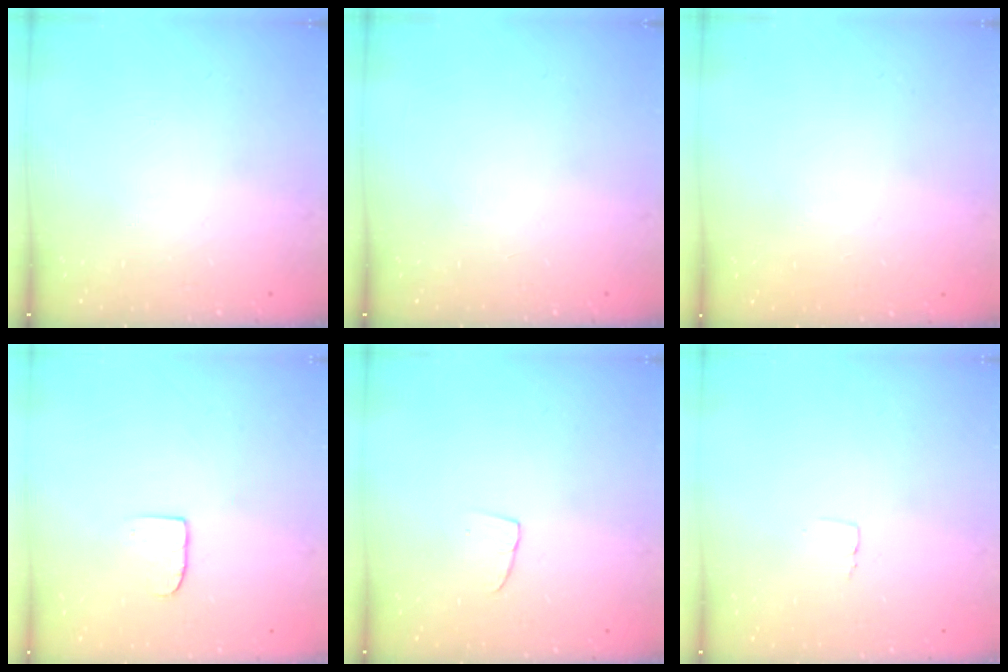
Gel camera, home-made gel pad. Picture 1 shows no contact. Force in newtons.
{"total": 0.0}
{"total": 0.0}
{"total": 5.1, "press": 5.1, "slide": 0.4}
{"total": 2.9, "press": 2.9, "slide": 0.2}
{"total": 2.6, "press": 2.6, "slide": 0.1}